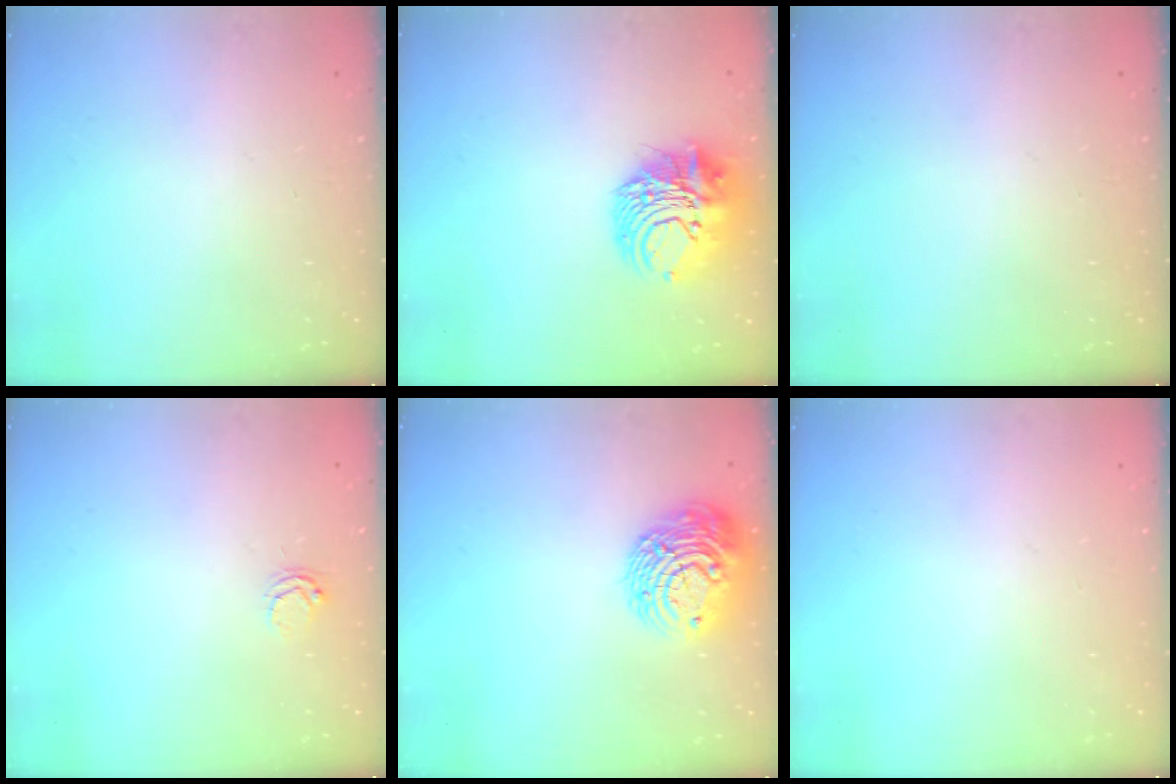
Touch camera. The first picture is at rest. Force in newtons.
{"total": 12.3, "press": 12.2, "slide": 1.6}
{"total": 0.0}
{"total": 4.4, "press": 4.3, "slide": 0.4}
{"total": 13.0, "press": 13.0, "slide": 1.1}
{"total": 0.0}